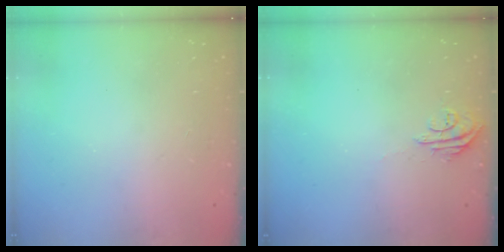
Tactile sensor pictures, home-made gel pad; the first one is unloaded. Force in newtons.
{"total": 4.9, "press": 4.9, "slide": 0.7}